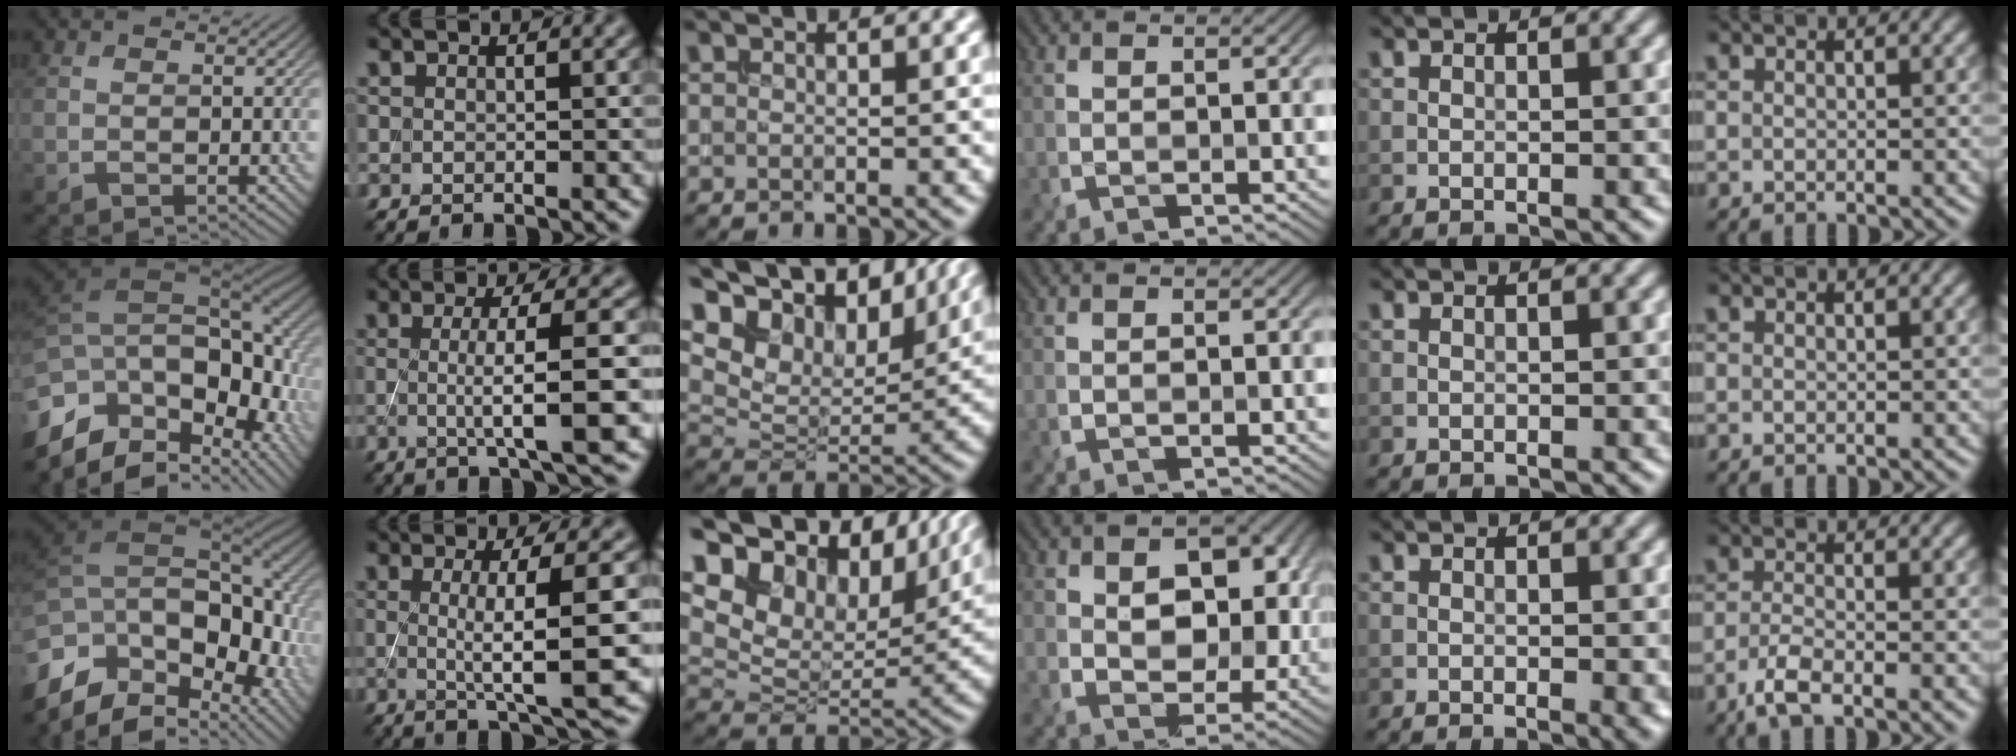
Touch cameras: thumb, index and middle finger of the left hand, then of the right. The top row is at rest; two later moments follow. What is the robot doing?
{"motion": "extract", "object": "backpack"}